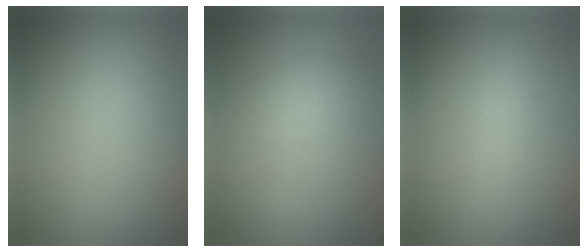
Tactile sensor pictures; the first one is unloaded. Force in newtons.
{"total": 2.0, "press": 2.0, "slide": 0.1}
{"total": 1.4, "press": 1.4, "slide": 0.1}